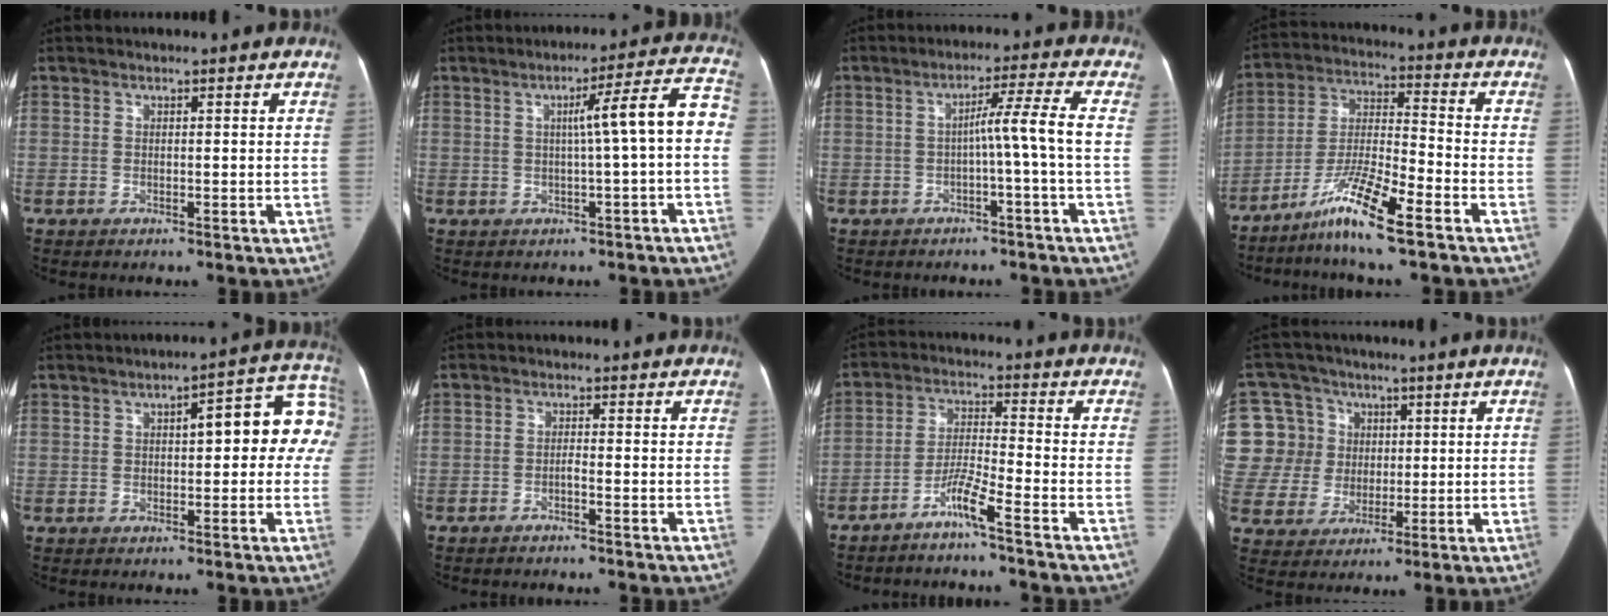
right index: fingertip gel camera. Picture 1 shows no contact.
{"total": 8.5, "force": [-0.2, -0.2, 8.5], "torque": [-0.110, 0.030, -0.006]}
{"total": 5.5, "force": [-1.0, -1.6, 5.2], "torque": [-0.080, 0.021, -0.013]}
{"total": 12.0, "force": [-7.8, 0.3, 9.1], "torque": [-0.184, -0.018, -0.147]}
{"total": 12.0, "force": [2.5, 3.9, 11.1], "torque": [-0.124, 0.051, 0.026]}
{"total": 1.4, "force": [-1.1, 0.0, 0.9], "torque": [-0.016, 0.004, -0.022]}
{"total": 5.4, "force": [-4.2, -0.6, 3.5], "torque": [-0.073, -0.006, -0.087]}
{"total": 14.2, "force": [3.3, 13.3, 3.8], "torque": [-0.121, 0.057, 0.078]}